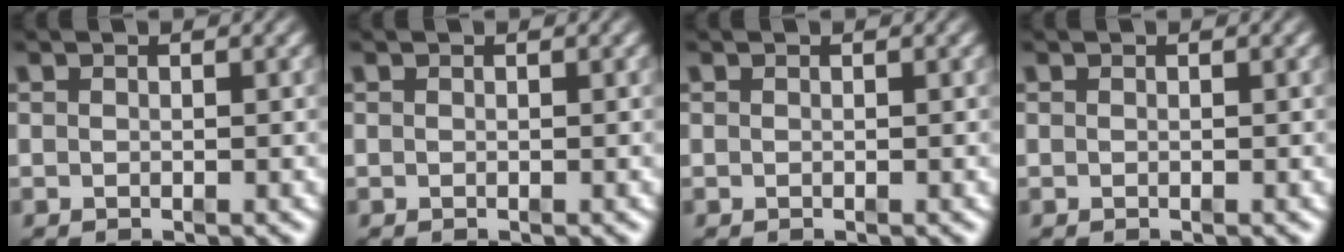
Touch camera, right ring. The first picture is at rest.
{"total": 0.0}
{"total": 0.0}
{"total": 0.0}